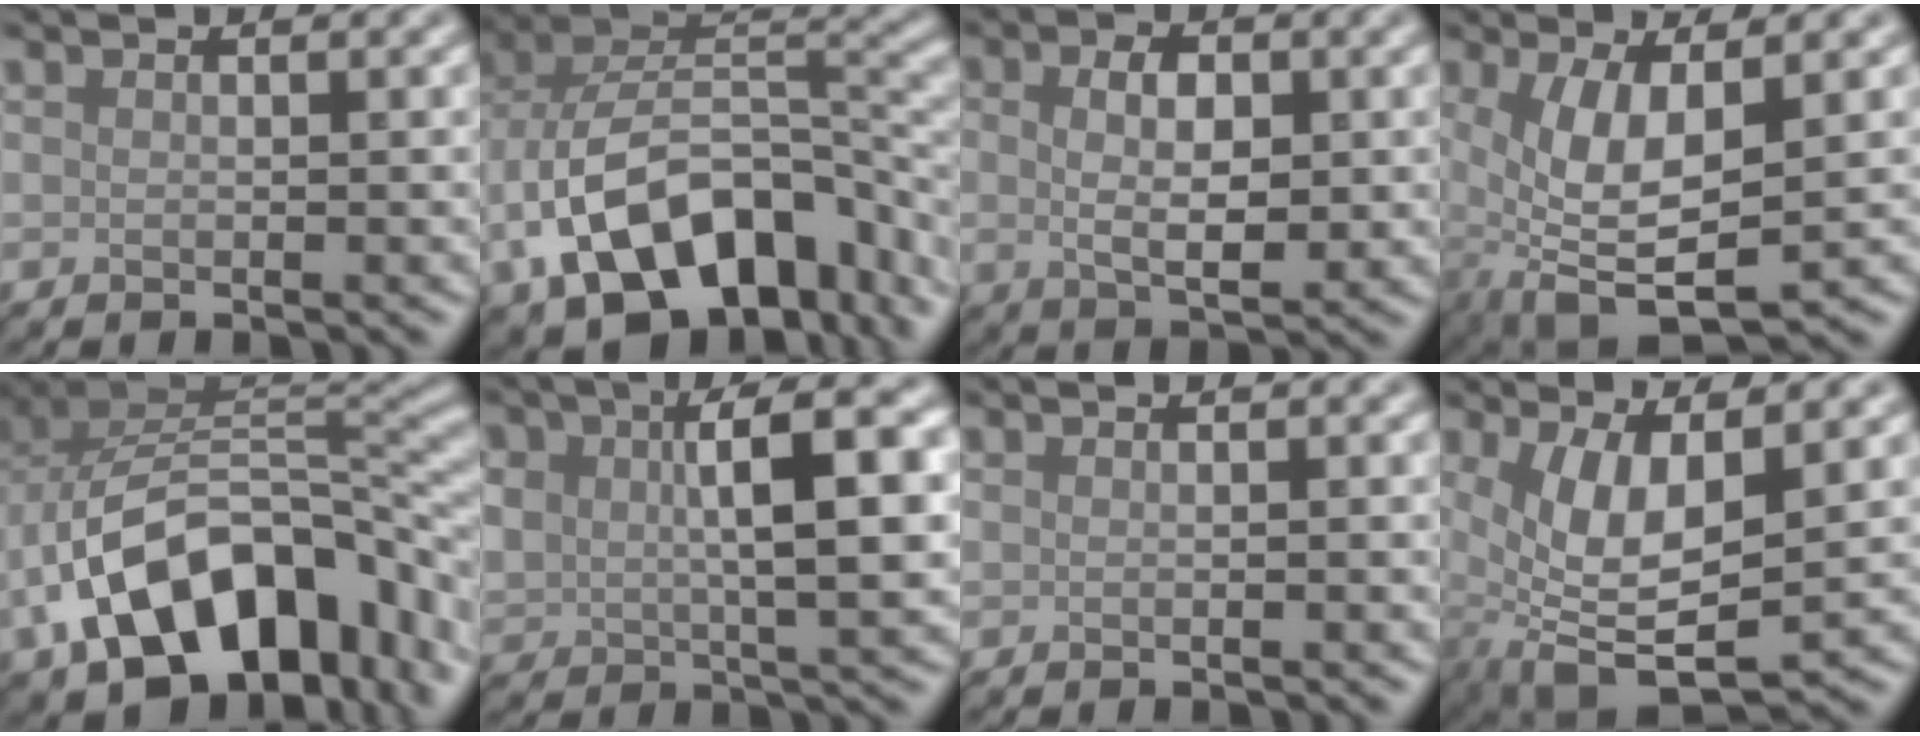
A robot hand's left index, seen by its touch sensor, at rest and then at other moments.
{"total": 15.2, "force": [-5.7, 9.1, 10.7], "torque": [-0.192, 0.000, -0.094]}
{"total": 5.0, "force": [0.4, 2.6, 4.2], "torque": [-0.069, 0.001, 0.006]}
{"total": 6.6, "force": [-0.1, 2.7, 6.0], "torque": [-0.133, -0.012, 0.005]}
{"total": 15.4, "force": [-4.1, 10.4, 10.6], "torque": [-0.175, -0.008, -0.066]}
{"total": 8.9, "force": [1.8, 4.4, 7.5], "torque": [-0.135, 0.005, 0.032]}
{"total": 0.7, "force": [0.0, 0.2, 0.6], "torque": [-0.006, 0.000, -0.002]}
{"total": 7.0, "force": [0.6, 3.1, 6.3], "torque": [-0.141, -0.016, 0.021]}